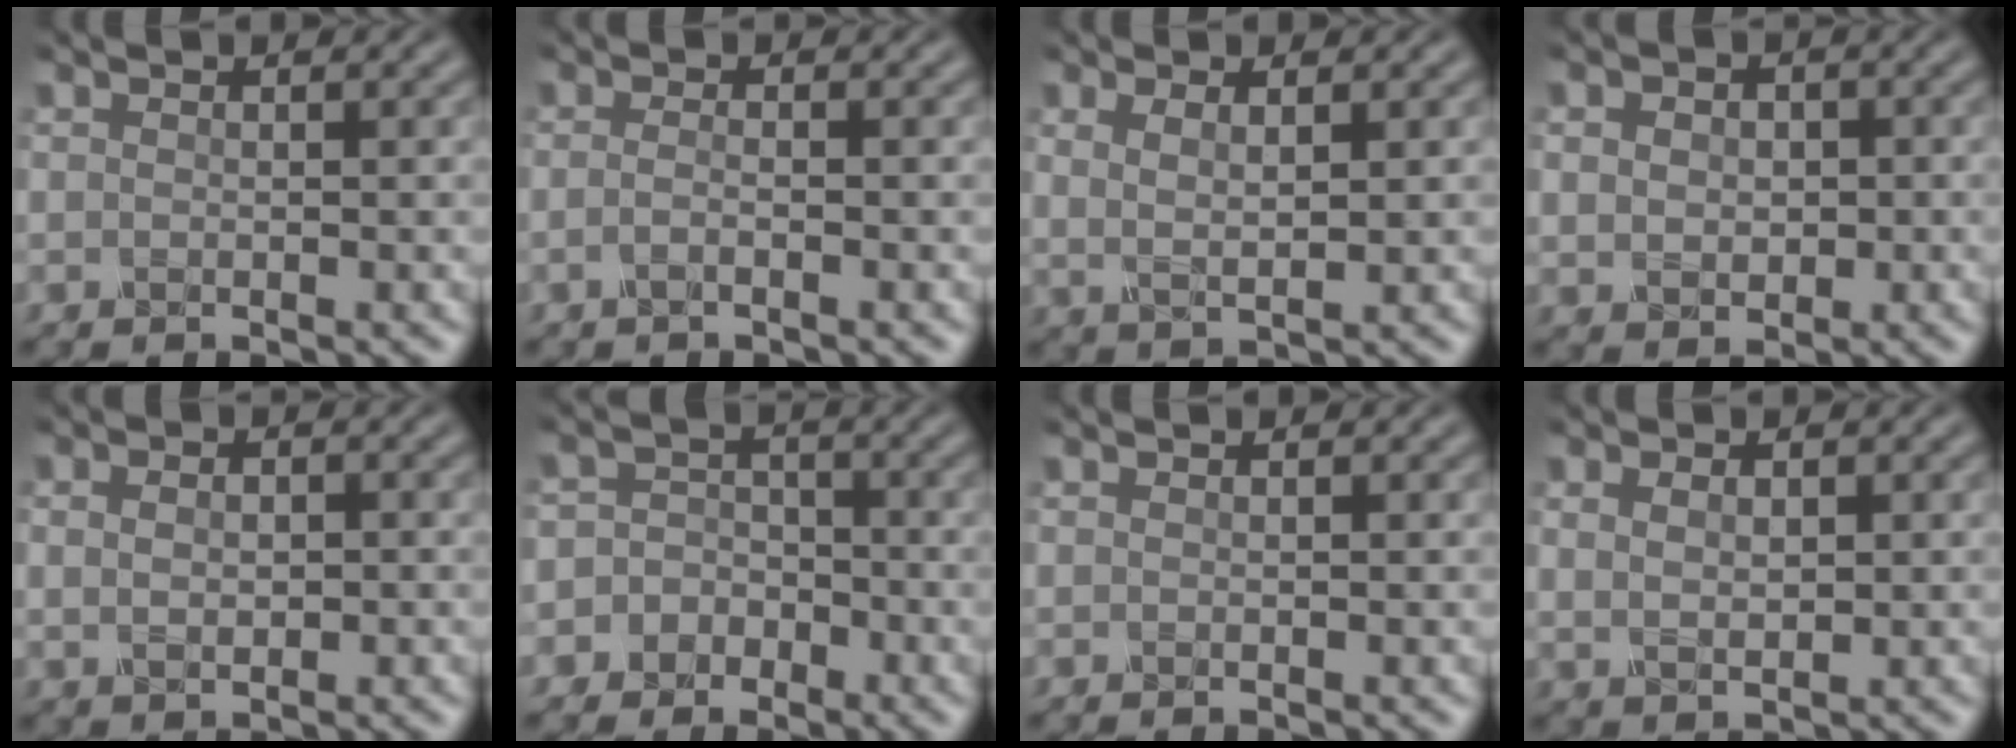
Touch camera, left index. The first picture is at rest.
{"total": 1.2, "force": [-0.5, 0.4, 1.0], "torque": [-0.018, -0.003, -0.014]}
{"total": 2.2, "force": [1.0, 0.7, 1.9], "torque": [-0.036, -0.006, 0.022]}
{"total": 3.0, "force": [0.4, 2.5, 1.8], "torque": [-0.028, 0.009, 0.000]}
{"total": 2.6, "force": [0.2, 1.8, 1.9], "torque": [-0.031, 0.004, 0.003]}
{"total": 4.7, "force": [-2.3, 4.1, 0.4], "torque": [0.025, 0.002, -0.060]}
{"total": 0.0}
{"total": 2.1, "force": [0.6, 1.2, 1.6], "torque": [-0.033, -0.003, 0.016]}